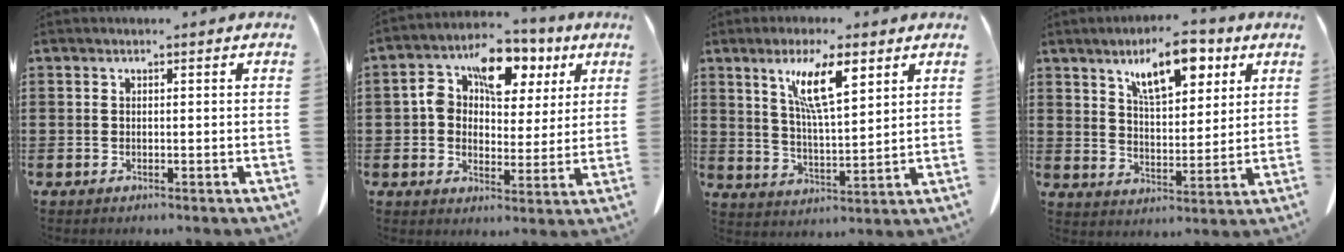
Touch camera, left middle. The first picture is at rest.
{"total": 9.7, "force": [4.3, 6.0, 6.4], "torque": [-0.116, 0.001, 0.070]}
{"total": 9.6, "force": [5.5, 2.3, 7.4], "torque": [-0.148, -0.005, 0.094]}
{"total": 9.8, "force": [6.4, 3.6, 6.5], "torque": [-0.111, -0.019, 0.108]}